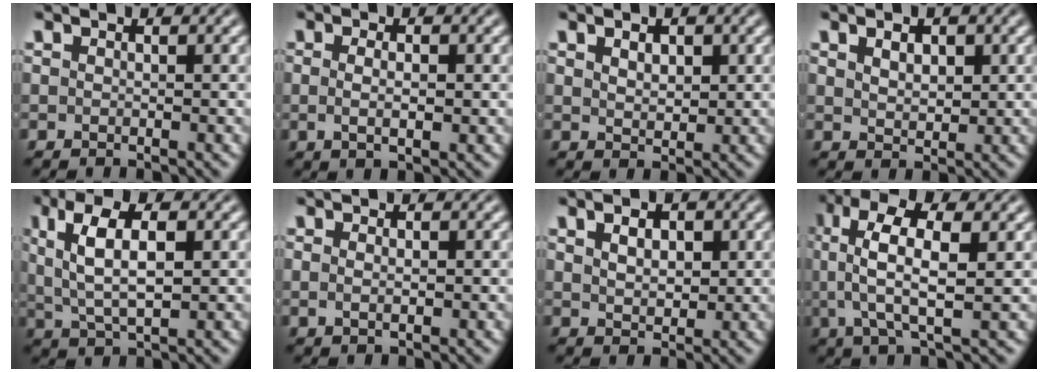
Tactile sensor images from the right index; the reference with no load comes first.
{"total": 1.8, "force": [-0.3, 0.1, 1.8], "torque": [-0.033, -0.009, 0.003]}
{"total": 1.4, "force": [0.8, 0.2, 1.1], "torque": [-0.011, -0.014, 0.028]}
{"total": 1.7, "force": [0.8, 0.4, 1.4], "torque": [-0.014, -0.013, 0.028]}
{"total": 5.3, "force": [1.1, 2.5, 4.6], "torque": [-0.082, -0.002, 0.027]}
{"total": 0.8, "force": [0.1, 0.1, 0.8], "torque": [-0.016, -0.007, 0.009]}
{"total": 2.3, "force": [0.8, 1.0, 1.9], "torque": [-0.017, -0.010, 0.026]}
{"total": 6.9, "force": [1.7, 2.7, 6.1], "torque": [-0.122, -0.001, 0.027]}